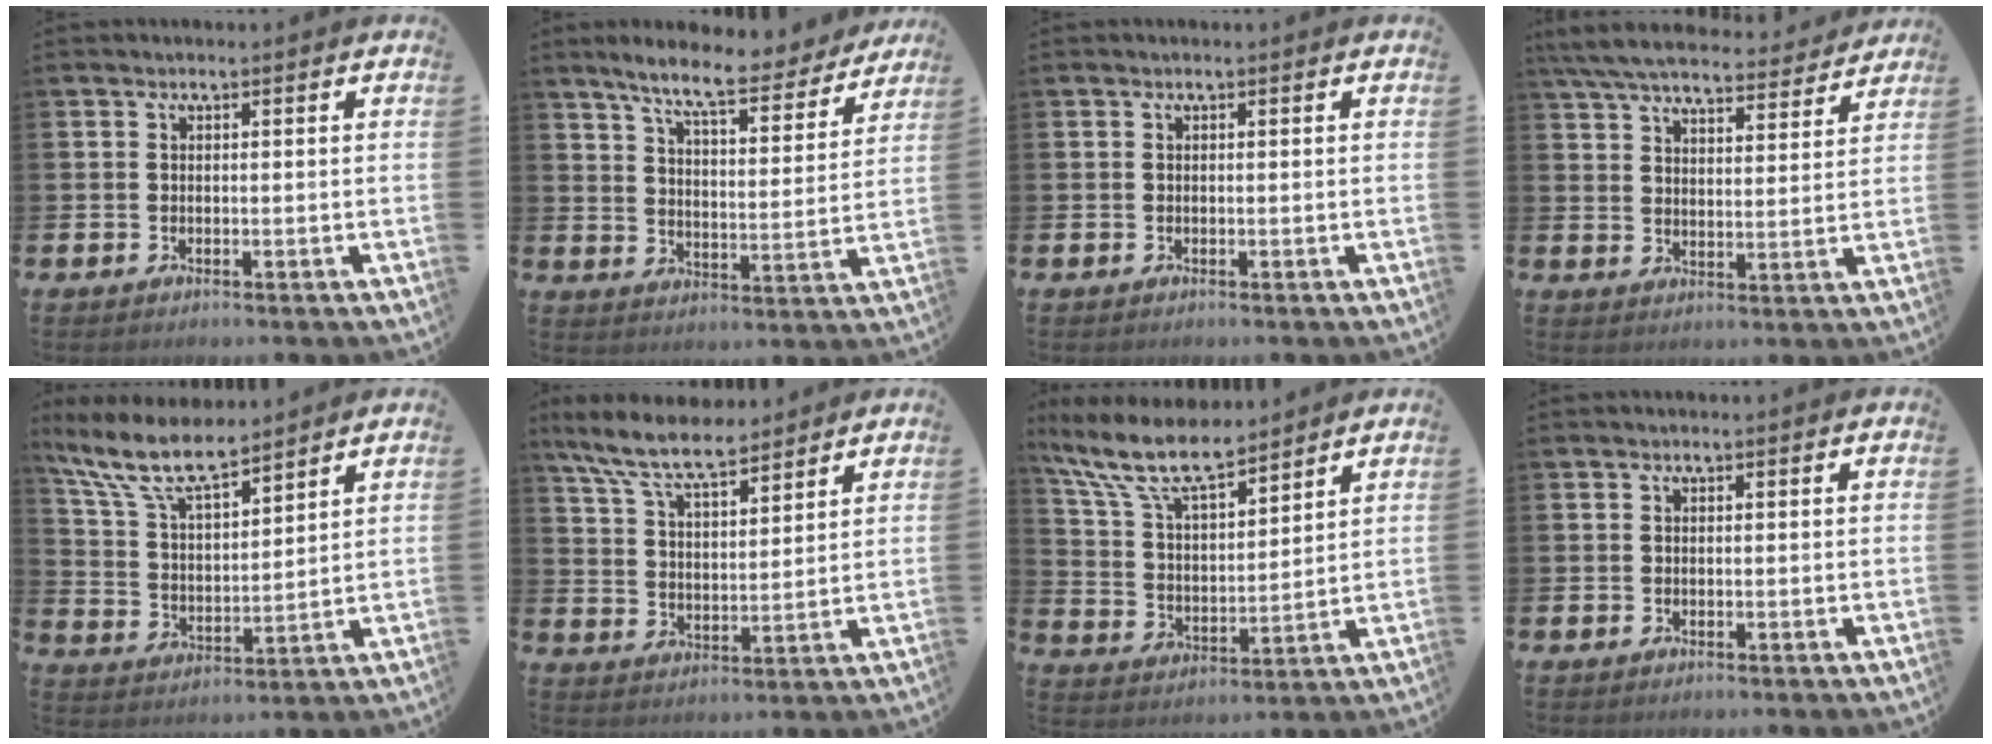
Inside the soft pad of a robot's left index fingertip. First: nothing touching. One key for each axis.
{"total": 8.9, "fx": 7.8, "fy": 1.5, "fz": 3.9, "tx": -0.092, "ty": -0.041, "tz": 0.136}
{"total": 0.0}
{"total": 7.3, "fx": 6.8, "fy": 1.4, "fz": 2.1, "tx": -0.066, "ty": -0.041, "tz": 0.121}
{"total": 9.6, "fx": 8.2, "fy": 2.3, "fz": 4.4, "tx": -0.123, "ty": -0.033, "tz": 0.148}
{"total": 8.7, "fx": 7.7, "fy": 2.0, "fz": 3.6, "tx": -0.102, "ty": -0.028, "tz": 0.141}
{"total": 10.3, "fx": 8.9, "fy": 2.5, "fz": 4.7, "tx": -0.131, "ty": -0.038, "tz": 0.159}
{"total": 0.0}